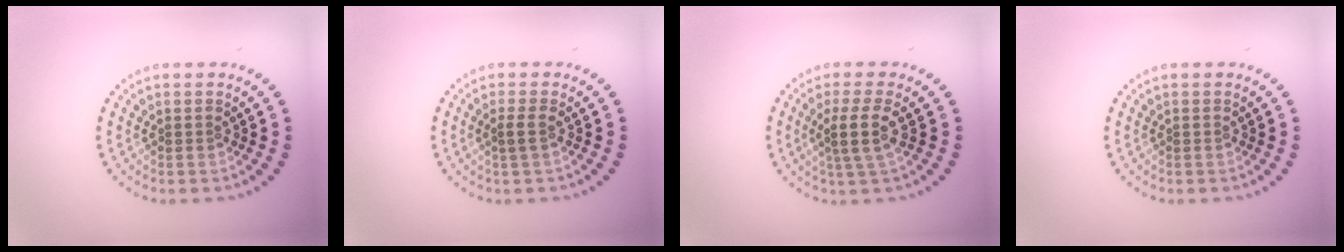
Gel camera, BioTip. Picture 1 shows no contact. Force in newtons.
{"total": 1.0, "press": 0.8, "slide": 0.6}
{"total": 2.8, "press": 2.3, "slide": 1.7}
{"total": 0.0}